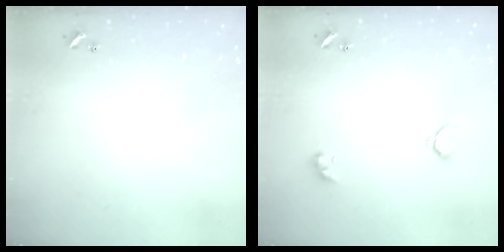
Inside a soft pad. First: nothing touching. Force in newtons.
{"total": 2.6, "press": 2.5, "slide": 0.5}